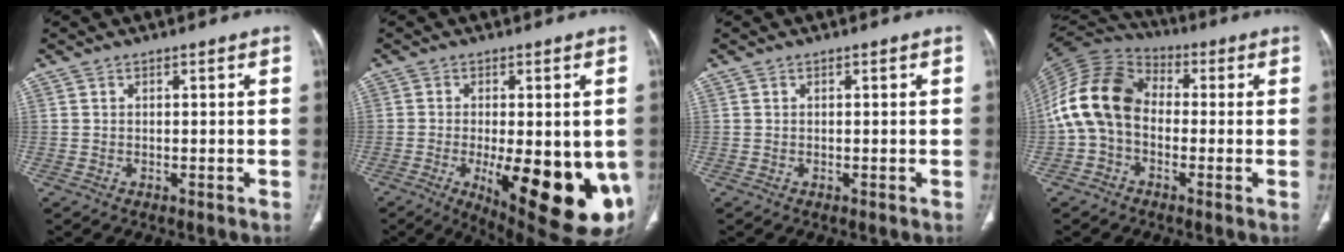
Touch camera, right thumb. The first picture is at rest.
{"total": 21.2, "force": [-5.5, 7.6, 19.0], "torque": [-0.203, -0.027, -0.052]}
{"total": 0.0}
{"total": 14.4, "force": [-1.1, 10.4, 9.9], "torque": [-0.193, 0.038, -0.034]}